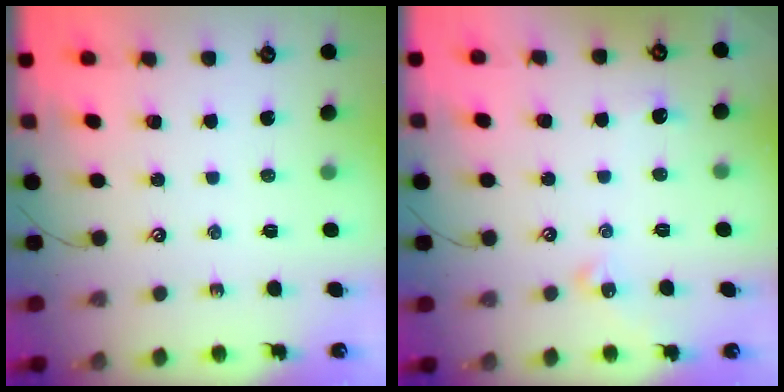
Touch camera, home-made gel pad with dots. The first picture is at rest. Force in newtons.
{"total": 1.4, "press": 1.3, "slide": 0.6}